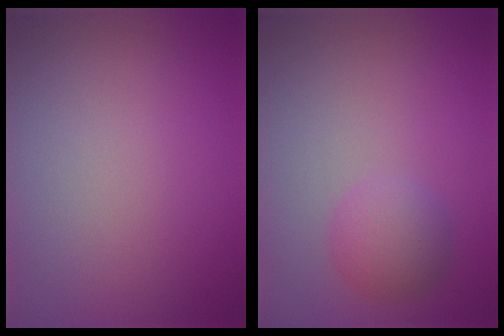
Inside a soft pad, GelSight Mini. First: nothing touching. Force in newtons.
{"total": 2.6, "press": 2.6, "slide": 0.1}